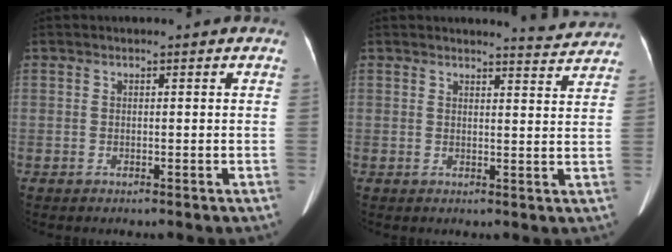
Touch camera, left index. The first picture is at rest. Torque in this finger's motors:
{"motor_torque": [0.20, -0.38, -0.01, 0.02]}